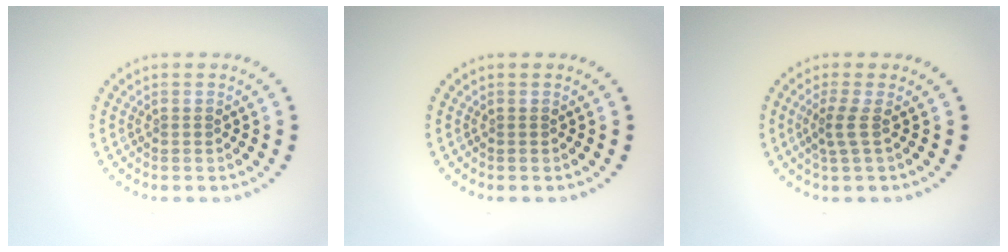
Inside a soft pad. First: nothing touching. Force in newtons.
{"total": 0.0}
{"total": 1.9, "press": 1.3, "slide": 1.4}